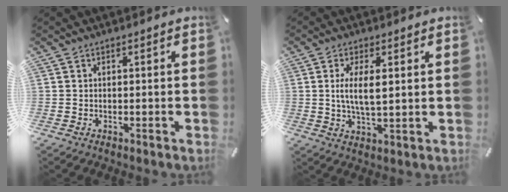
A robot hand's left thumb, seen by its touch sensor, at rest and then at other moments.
{"total": 6.9, "force": [1.4, 2.3, 6.3], "torque": [-0.125, -0.002, 0.018]}